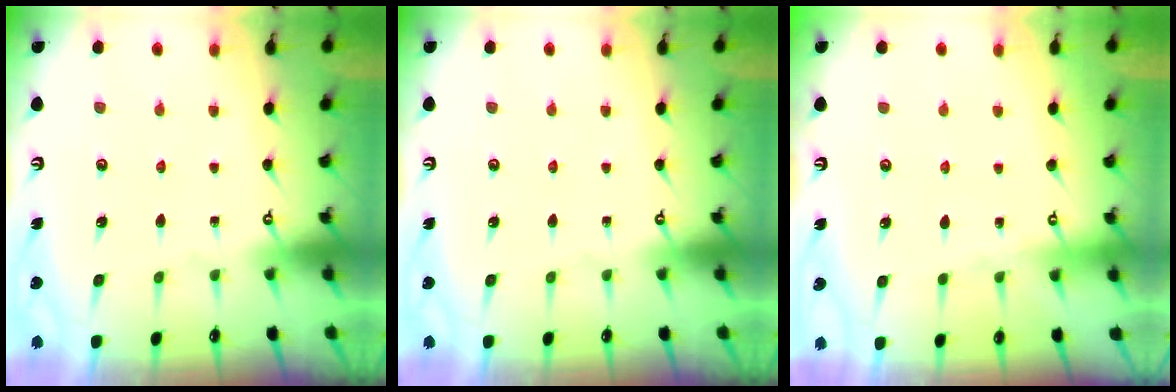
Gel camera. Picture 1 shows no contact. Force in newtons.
{"total": 0.0}
{"total": 0.7, "press": 0.6, "slide": 0.3}